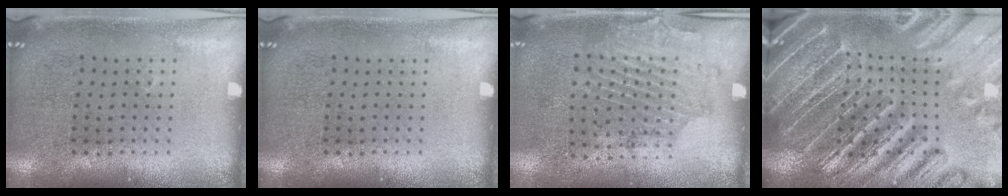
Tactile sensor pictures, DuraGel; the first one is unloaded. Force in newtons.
{"total": 0.0}
{"total": 1.7, "press": 1.2, "slide": 1.2}
{"total": 4.9, "press": 4.4, "slide": 2.3}